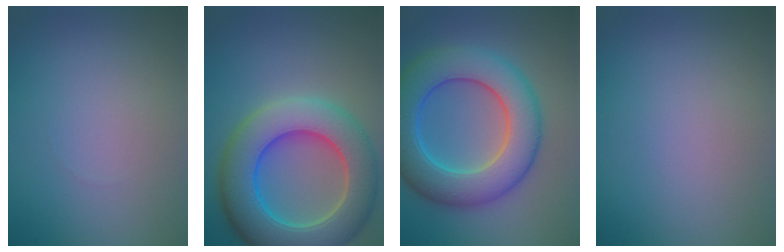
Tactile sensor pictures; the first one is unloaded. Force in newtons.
{"total": 10.8, "press": 10.8, "slide": 0.8}
{"total": 9.9, "press": 9.9, "slide": 0.3}
{"total": 0.0}